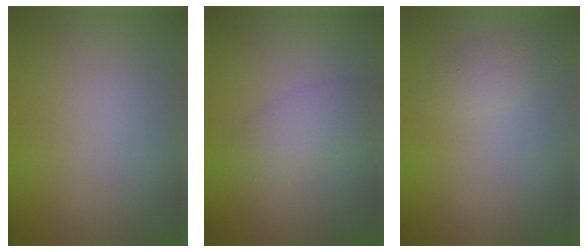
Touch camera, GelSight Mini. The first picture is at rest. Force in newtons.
{"total": 2.6, "press": 2.6, "slide": 0.0}
{"total": 1.6, "press": 1.6, "slide": 0.1}